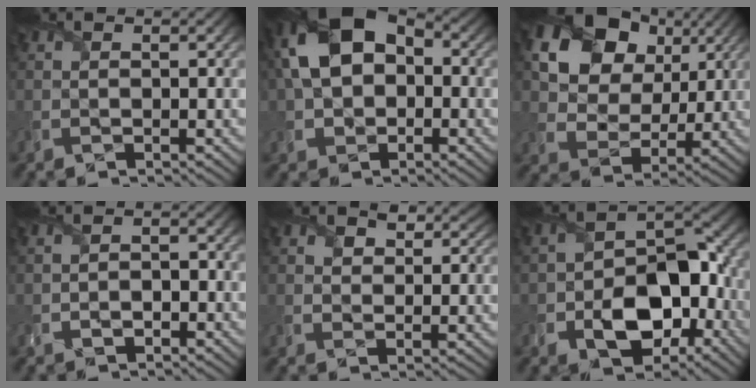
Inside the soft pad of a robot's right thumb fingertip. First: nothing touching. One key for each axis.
{"total": 14.0, "fx": 1.6, "fy": 9.8, "fz": 9.8, "tx": -0.198, "ty": 0.009, "tz": 0.018}
{"total": 15.6, "fx": 7.2, "fy": 11.0, "fz": 8.4, "tx": -0.175, "ty": 0.034, "tz": 0.121}
{"total": 1.4, "fx": -1.2, "fy": 0.5, "fz": 0.4, "tx": -0.004, "ty": 0.004, "tz": -0.023}
{"total": 3.4, "fx": 2.4, "fy": 2.0, "fz": 1.5, "tx": -0.034, "ty": -0.007, "tz": 0.041}
{"total": 10.2, "fx": -4.0, "fy": 6.2, "fz": 7.0, "tx": -0.115, "ty": -0.005, "tz": -0.070}